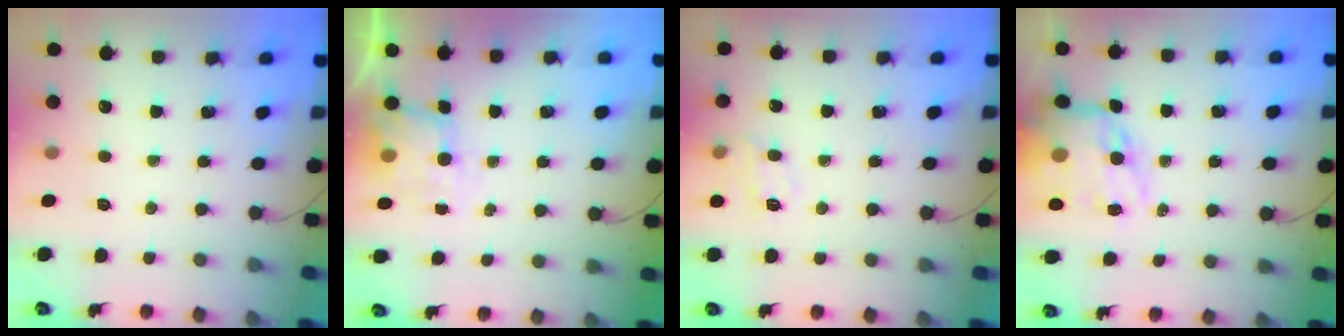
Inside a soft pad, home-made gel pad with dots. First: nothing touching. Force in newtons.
{"total": 6.5, "press": 6.4, "slide": 1.0}
{"total": 9.5, "press": 9.4, "slide": 1.0}
{"total": 18.1, "press": 17.6, "slide": 4.2}